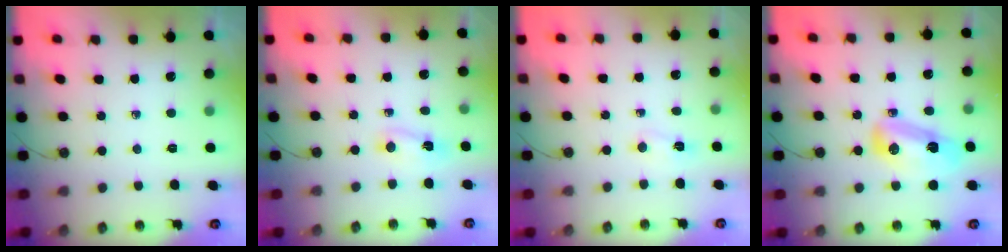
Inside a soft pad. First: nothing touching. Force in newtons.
{"total": 2.4, "press": 2.3, "slide": 0.4}
{"total": 2.5, "press": 2.4, "slide": 0.6}
{"total": 9.2, "press": 9.2, "slide": 0.6}